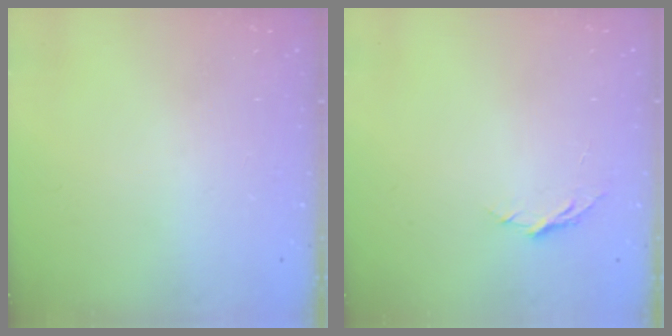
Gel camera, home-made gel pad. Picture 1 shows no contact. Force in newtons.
{"total": 3.7, "press": 3.6, "slide": 0.4}